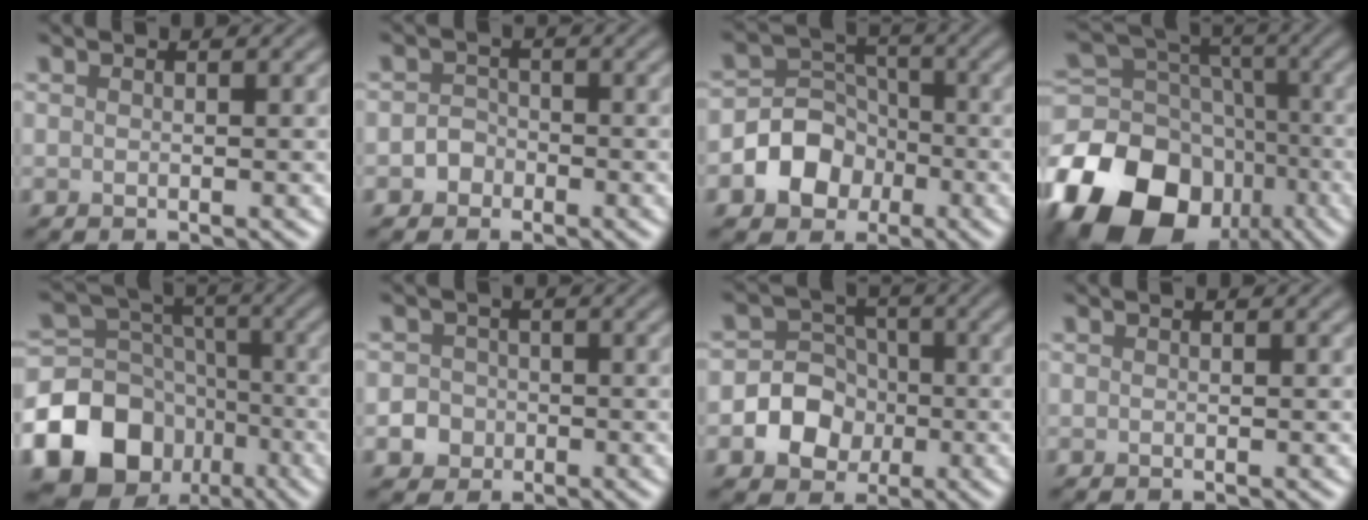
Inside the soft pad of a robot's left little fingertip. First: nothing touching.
{"total": 1.6, "force": [-0.8, 1.3, 0.4], "torque": [0.000, 0.007, -0.017]}
{"total": 5.6, "force": [-2.2, 4.6, 2.2], "torque": [-0.012, 0.007, -0.060]}
{"total": 16.4, "force": [-8.0, 11.9, 8.0], "torque": [-0.188, -0.009, -0.148]}
{"total": 17.1, "force": [-8.7, 13.6, 5.9], "torque": [-0.128, -0.042, -0.157]}
{"total": 3.4, "force": [-1.4, 3.1, 0.6], "torque": [0.019, -0.001, -0.033]}
{"total": 5.6, "force": [-1.5, 5.0, 2.1], "torque": [-0.014, 0.013, -0.051]}
{"total": 0.0}